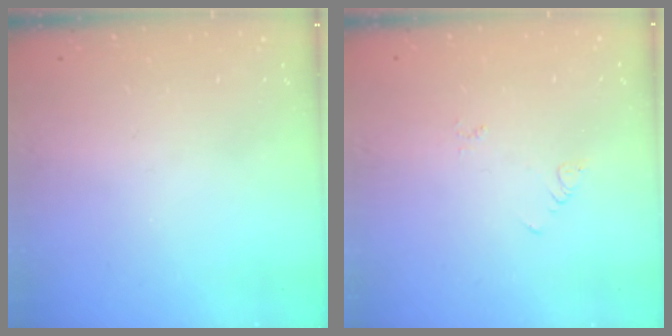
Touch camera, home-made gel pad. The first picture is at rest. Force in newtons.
{"total": 3.3, "press": 3.3, "slide": 0.5}